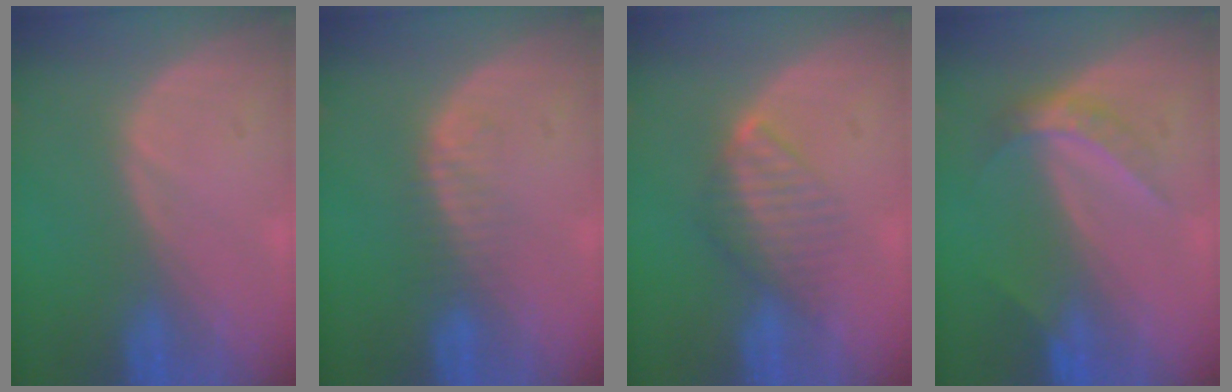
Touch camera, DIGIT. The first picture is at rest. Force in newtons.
{"total": 2.3, "press": 2.3, "slide": 0.3}
{"total": 4.5, "press": 4.4, "slide": 0.7}
{"total": 4.6, "press": 4.1, "slide": 2.2}